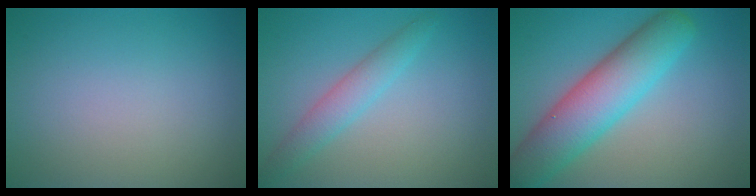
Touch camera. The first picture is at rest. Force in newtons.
{"total": 2.6, "press": 2.6, "slide": 0.0}
{"total": 8.1, "press": 8.1, "slide": 0.5}